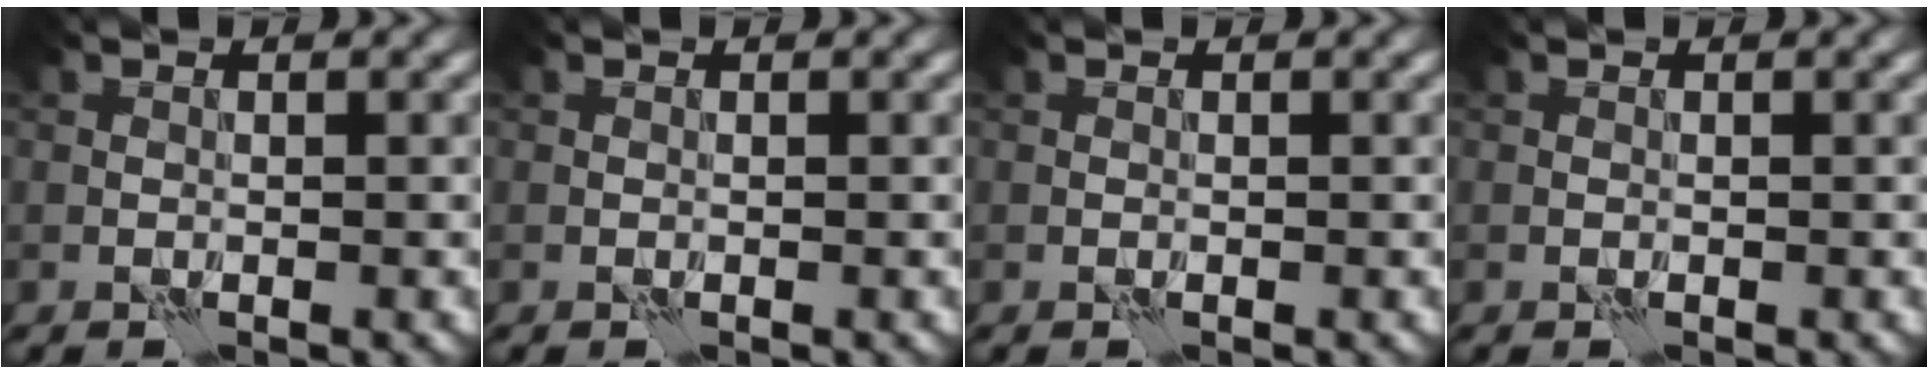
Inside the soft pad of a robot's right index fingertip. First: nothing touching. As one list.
[{"total": 0.0}, {"total": 0.0}, {"total": 0.0}]